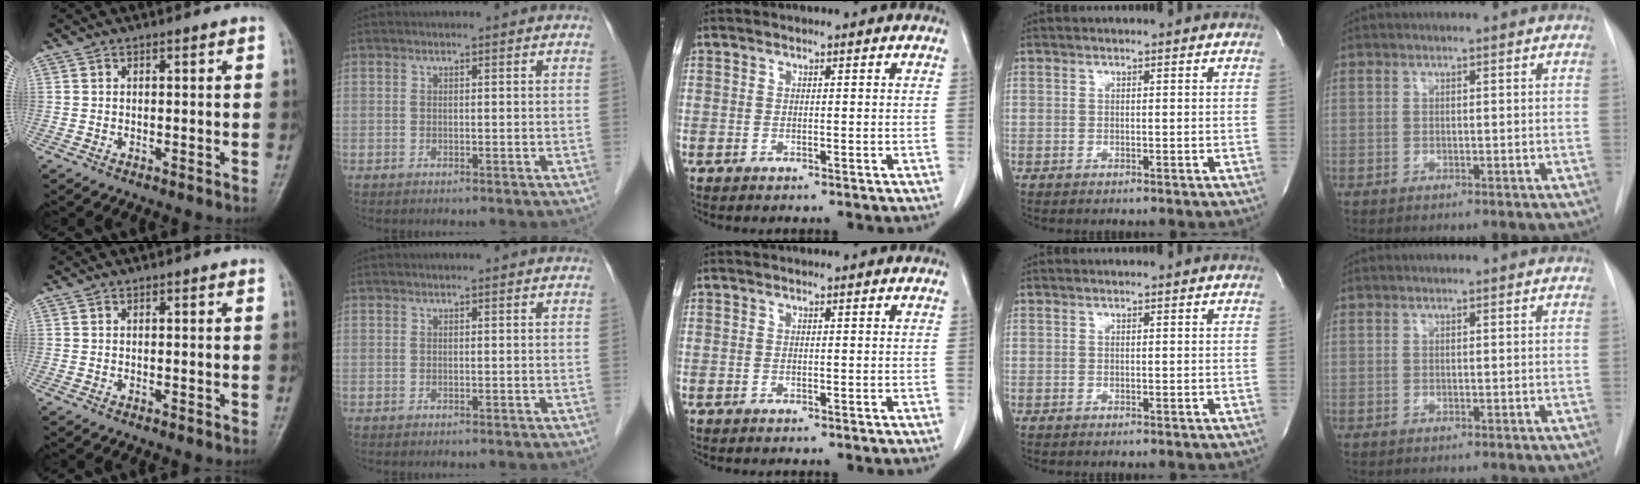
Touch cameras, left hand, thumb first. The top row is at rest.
{}